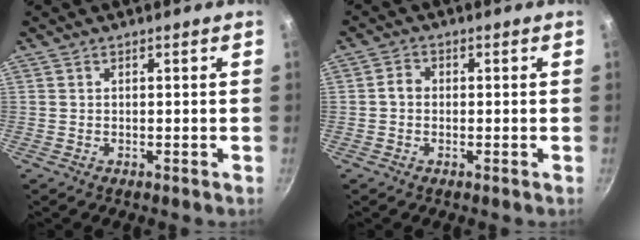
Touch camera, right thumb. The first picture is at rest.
{"total": 3.7, "force": [0.0, 2.8, 2.5], "torque": [-0.044, 0.013, -0.005]}